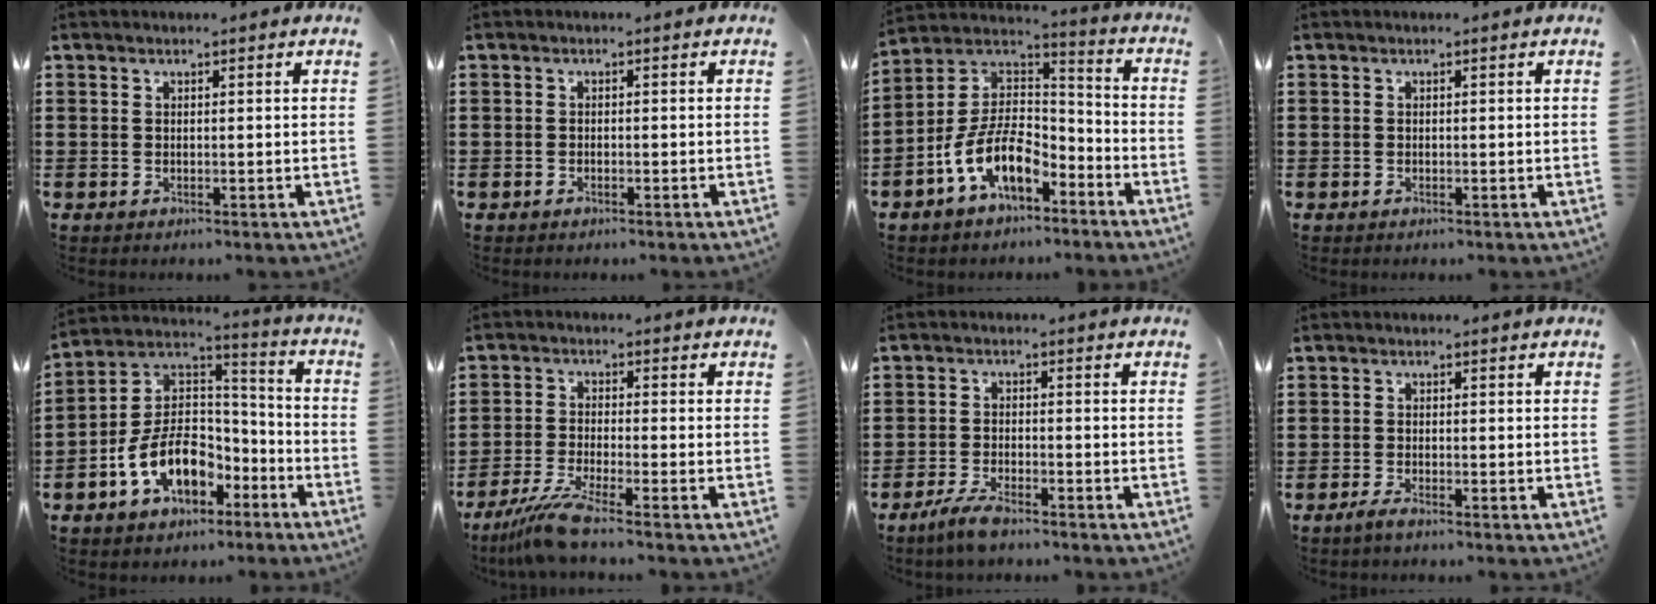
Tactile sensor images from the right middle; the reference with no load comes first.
{"total": 0.9, "force": [-0.7, 0.3, 0.3], "torque": [-0.008, -0.002, -0.015]}
{"total": 10.7, "force": [-6.4, 5.0, 6.9], "torque": [-0.167, 0.001, -0.132]}
{"total": 0.0}
{"total": 11.0, "force": [-5.6, 6.7, 6.6], "torque": [-0.159, 0.012, -0.110]}
{"total": 6.5, "force": [-5.0, 0.3, 4.2], "torque": [-0.101, -0.019, -0.099]}
{"total": 3.9, "force": [-3.2, 0.8, 2.1], "torque": [-0.056, -0.003, -0.067]}
{"total": 1.6, "force": [-1.2, 0.3, 1.0], "torque": [-0.026, -0.003, -0.027]}